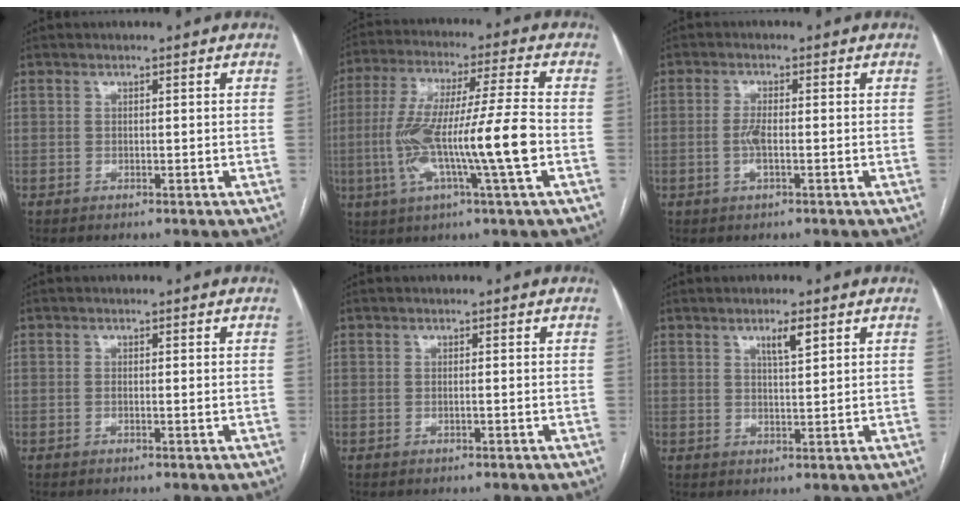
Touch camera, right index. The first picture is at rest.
{"total": 16.1, "force": [-3.2, 0.0, 15.8], "torque": [-0.304, 0.001, -0.062]}
{"total": 2.8, "force": [-0.5, 0.5, 2.7], "torque": [-0.064, -0.003, -0.011]}
{"total": 0.9, "force": [0.0, 0.2, 0.9], "torque": [-0.018, -0.002, 0.001]}
{"total": 0.0}
{"total": 3.2, "force": [1.8, 0.4, 2.7], "torque": [-0.046, -0.002, 0.031]}